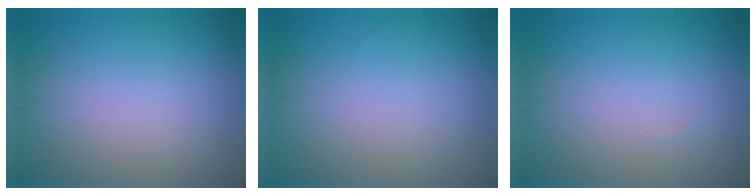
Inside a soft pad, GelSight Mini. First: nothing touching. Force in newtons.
{"total": 0.0}
{"total": 0.0}